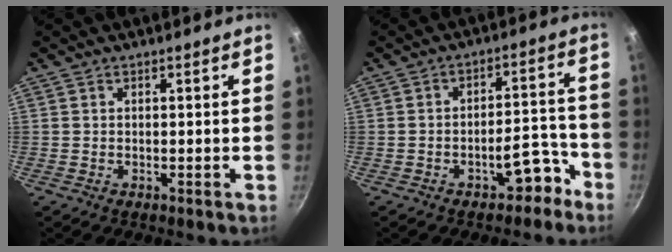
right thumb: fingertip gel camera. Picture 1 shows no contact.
{"total": 7.5, "force": [-4.5, 3.7, 4.6], "torque": [-0.021, 0.066, -0.046]}